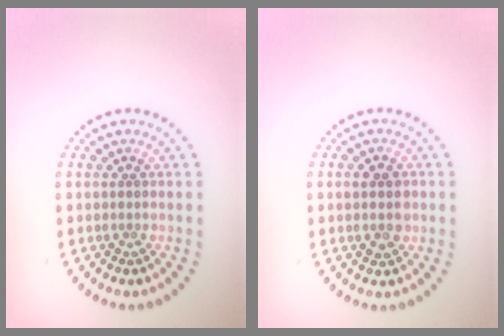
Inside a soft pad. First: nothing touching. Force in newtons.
{"total": 2.9, "press": 2.9, "slide": 0.1}